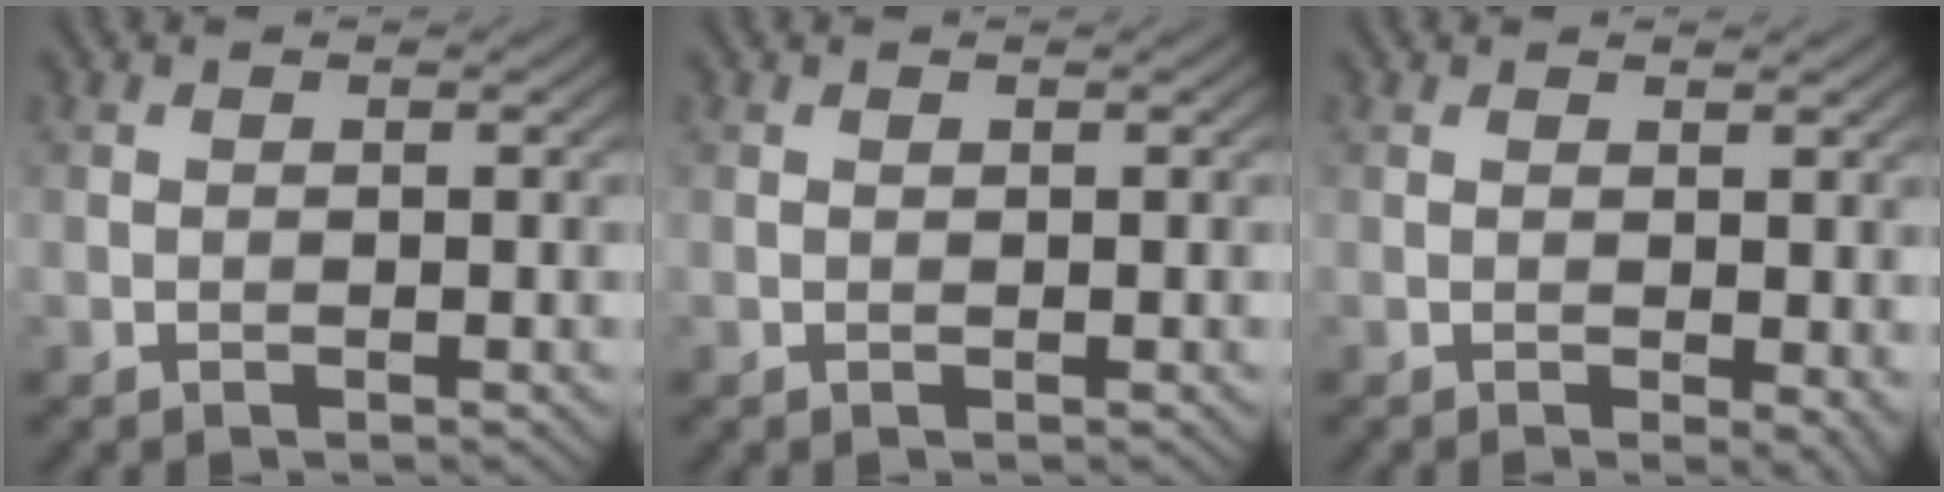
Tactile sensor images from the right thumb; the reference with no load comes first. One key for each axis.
{"total": 0.0}
{"total": 2.2, "fx": 0.2, "fy": 0.5, "fz": 2.1, "tx": -0.028, "ty": -0.004, "tz": 0.005}